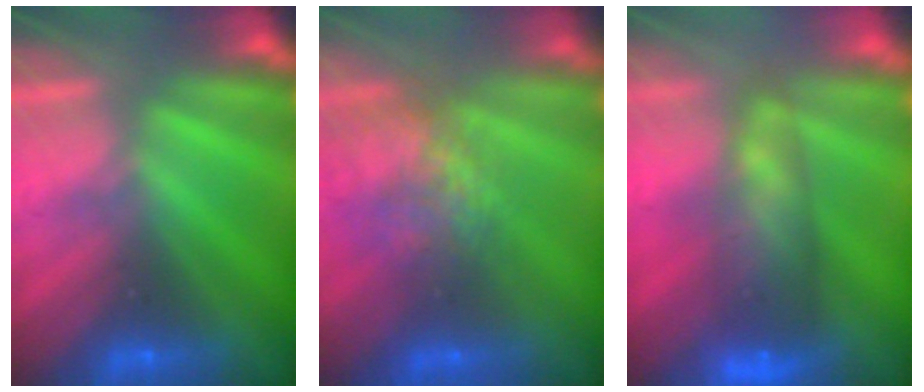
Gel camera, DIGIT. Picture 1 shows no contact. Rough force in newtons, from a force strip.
{"total": 7.1}
{"total": 7.6}